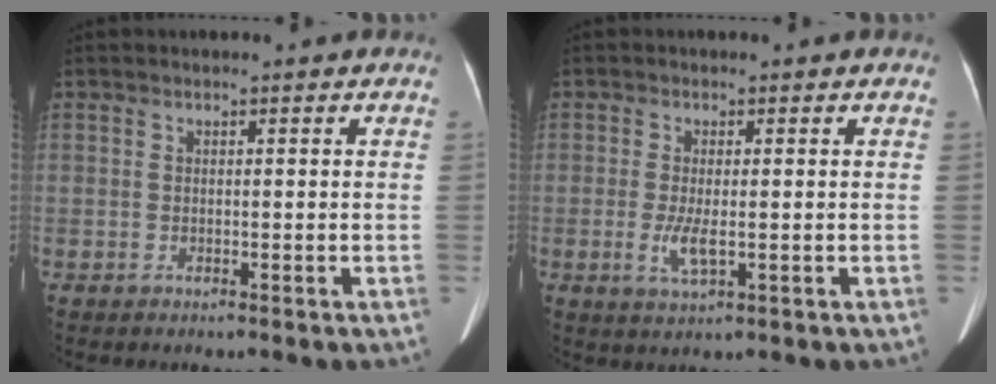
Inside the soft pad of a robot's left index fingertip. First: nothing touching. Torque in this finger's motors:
{"motor_torque": [0.68, 0.27, 0.30, 0.03]}